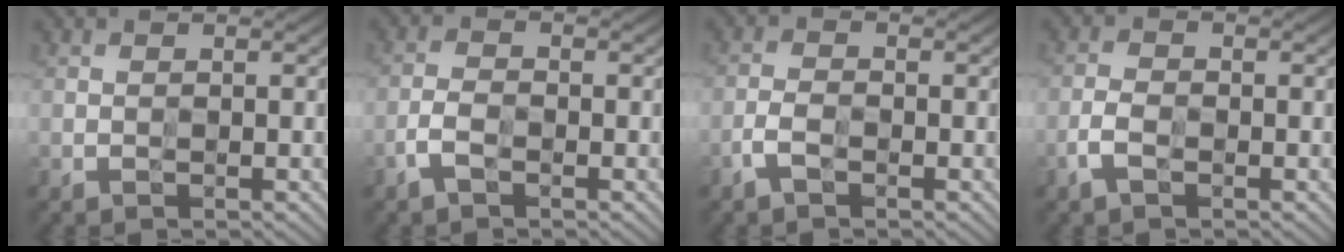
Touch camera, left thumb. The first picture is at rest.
{"total": 3.2, "force": [-2.2, 1.7, 1.6], "torque": [-0.035, -0.003, -0.048]}
{"total": 3.0, "force": [-2.2, 1.5, 1.5], "torque": [-0.031, -0.003, -0.047]}
{"total": 3.5, "force": [-2.1, 2.0, 1.9], "torque": [-0.041, -0.005, -0.047]}